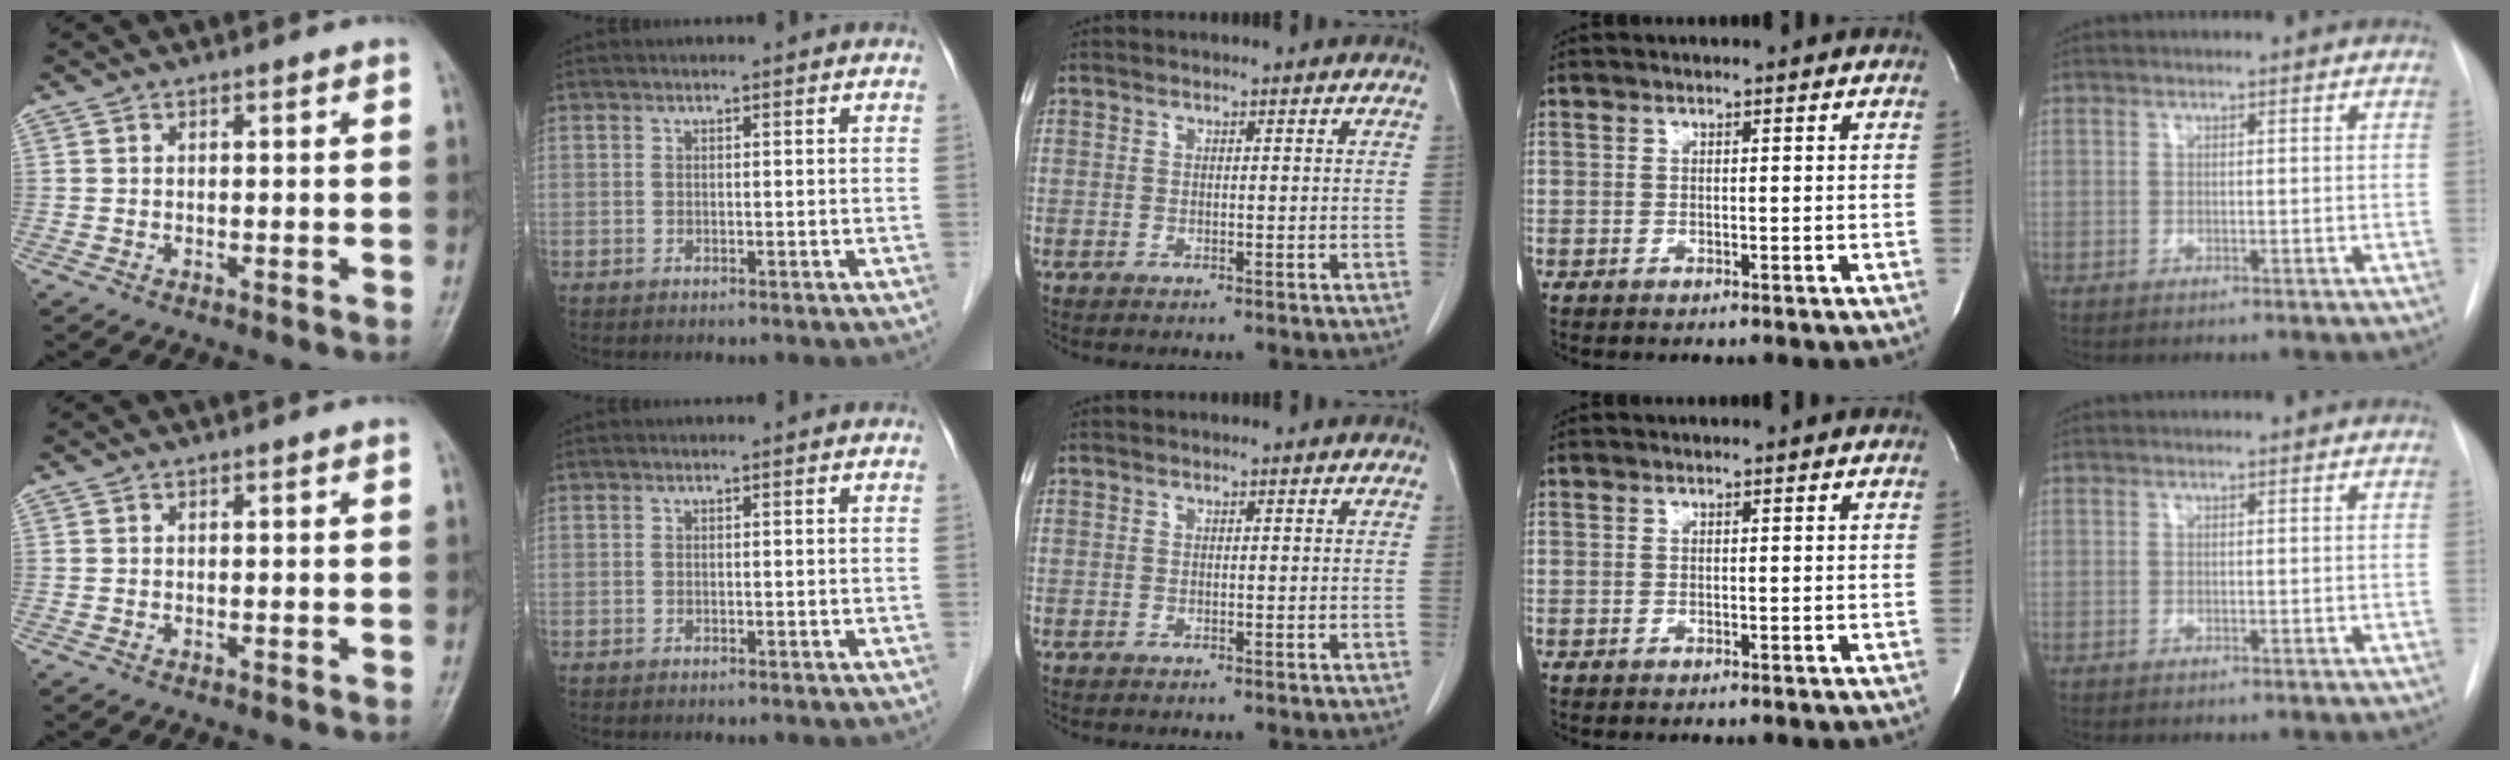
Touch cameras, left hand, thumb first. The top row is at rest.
{}